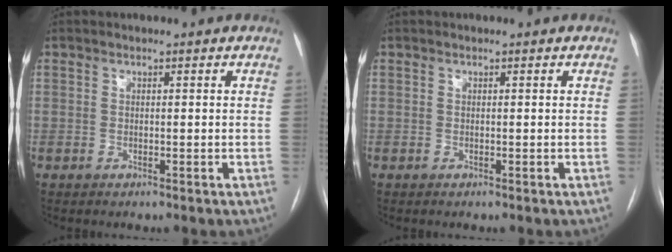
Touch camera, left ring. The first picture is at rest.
{"total": 0.0}